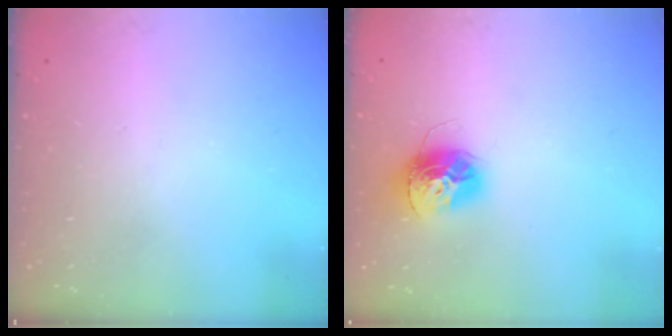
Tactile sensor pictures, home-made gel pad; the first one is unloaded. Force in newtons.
{"total": 13.0, "press": 12.9, "slide": 1.2}